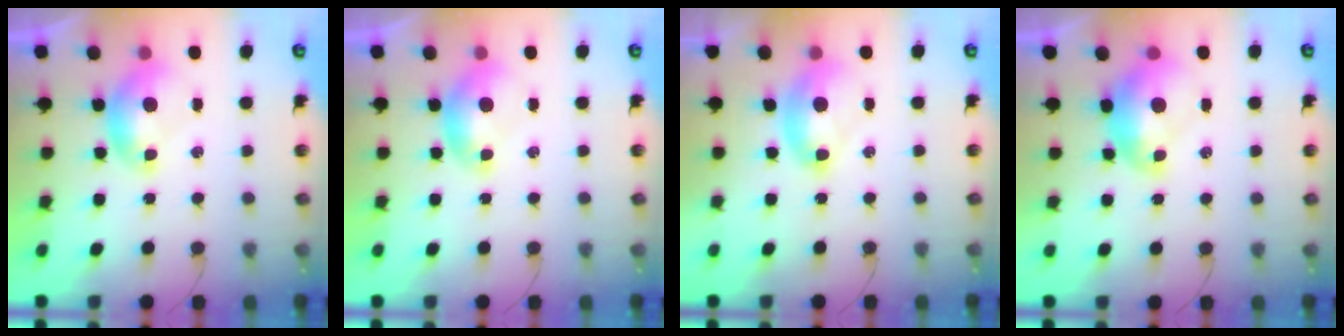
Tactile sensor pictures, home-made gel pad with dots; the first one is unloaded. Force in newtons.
{"total": 0.0}
{"total": 2.5, "press": 2.5, "slide": 0.6}
{"total": 2.4, "press": 2.3, "slide": 0.7}